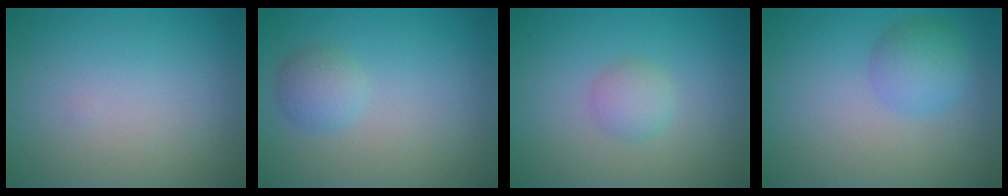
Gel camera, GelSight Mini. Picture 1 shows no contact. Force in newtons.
{"total": 2.0, "press": 2.0, "slide": 0.1}
{"total": 1.8, "press": 1.8, "slide": 0.1}
{"total": 3.0, "press": 2.9, "slide": 0.2}